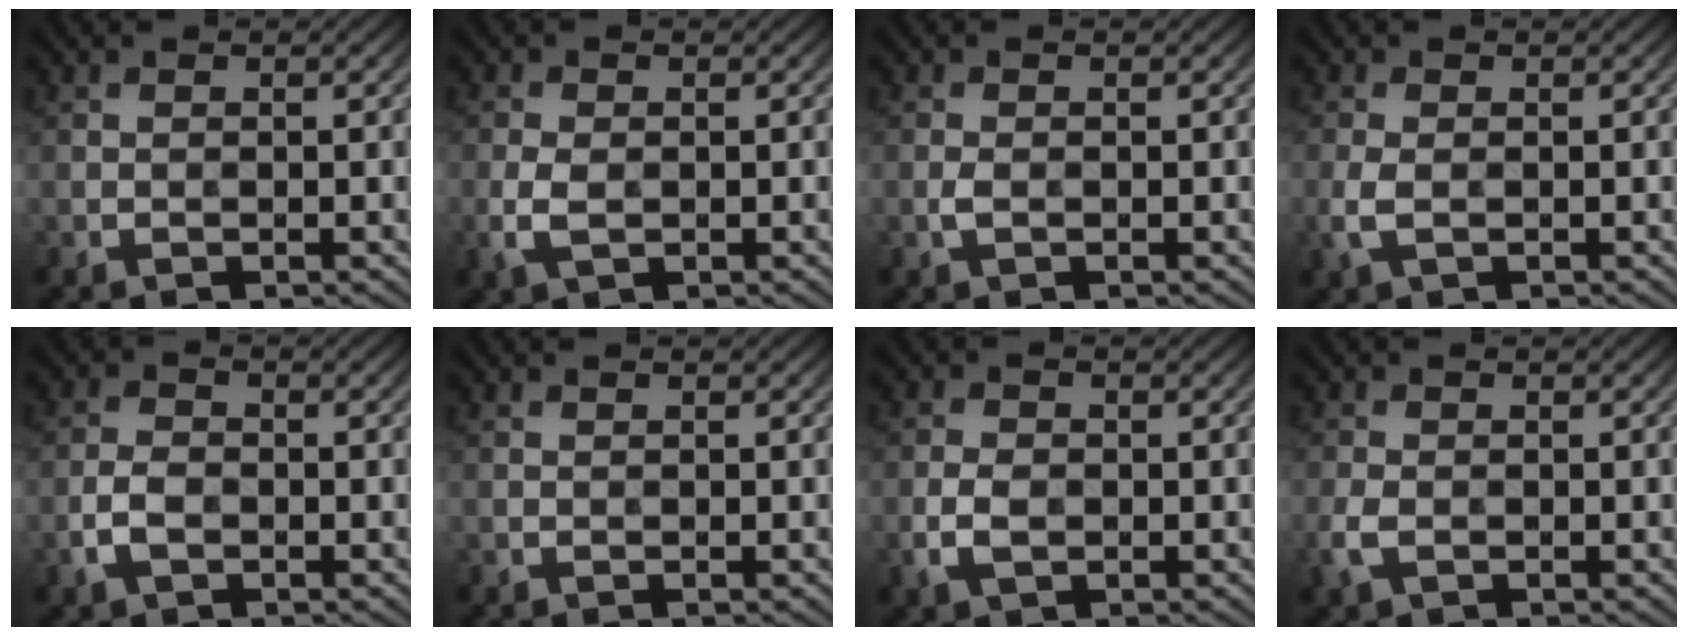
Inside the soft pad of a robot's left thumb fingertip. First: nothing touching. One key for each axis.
{"total": 3.2, "fx": -0.7, "fy": 1.9, "fz": 2.4, "tx": -0.067, "ty": -0.005, "tz": -0.017}
{"total": 1.1, "fx": -0.3, "fy": 0.5, "fz": 0.9, "tx": -0.024, "ty": 0.000, "tz": -0.009}
{"total": 2.7, "fx": -0.6, "fy": 1.5, "fz": 2.2, "tx": -0.066, "ty": -0.006, "tz": -0.015}
{"total": 3.2, "fx": -1.3, "fy": 1.9, "fz": 2.2, "tx": -0.050, "ty": -0.001, "tz": -0.032}
{"total": 0.0}
{"total": 3.2, "fx": -1.0, "fy": 2.1, "fz": 2.3, "tx": -0.055, "ty": -0.003, "tz": -0.024}
{"total": 2.6, "fx": -1.0, "fy": 1.6, "fz": 1.8, "tx": -0.053, "ty": -0.007, "tz": -0.024}